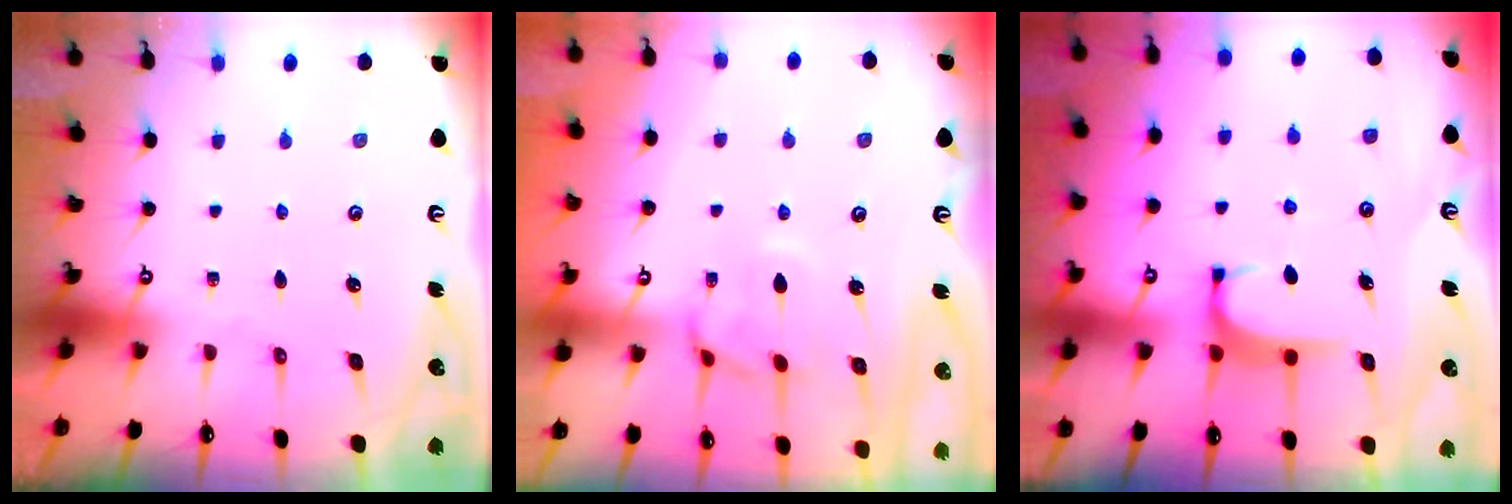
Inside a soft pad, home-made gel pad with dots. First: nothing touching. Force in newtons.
{"total": 1.3, "press": 0.8, "slide": 1.1}
{"total": 1.9, "press": 1.8, "slide": 0.5}